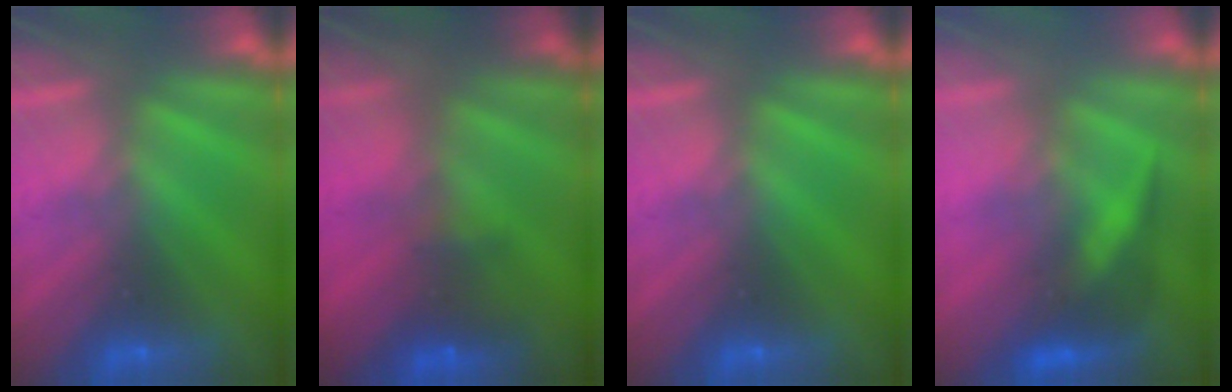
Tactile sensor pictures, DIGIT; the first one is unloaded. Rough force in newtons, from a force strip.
{"total": 4.9}
{"total": 0.0}
{"total": 2.8}